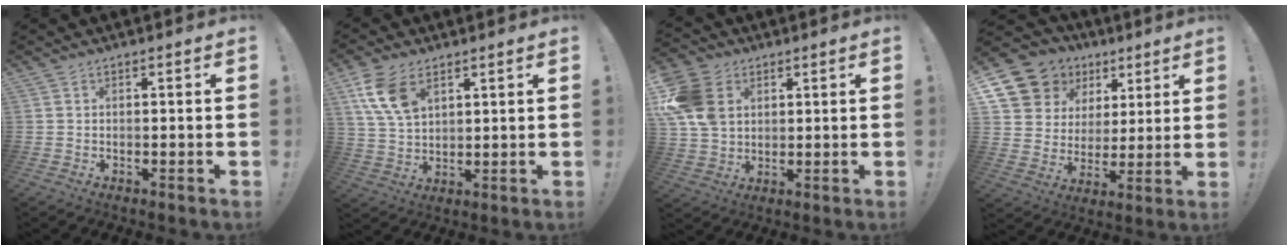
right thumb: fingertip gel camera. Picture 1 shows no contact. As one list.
[{"total": 11.1, "force": [5.8, 6.5, 6.9], "torque": [-0.126, -0.016, 0.112]}, {"total": 14.8, "force": [4.2, 11.6, 8.2], "torque": [-0.161, -0.010, 0.087]}, {"total": 13.7, "force": [8.1, 10.5, 3.6], "torque": [-0.061, -0.050, 0.170]}]